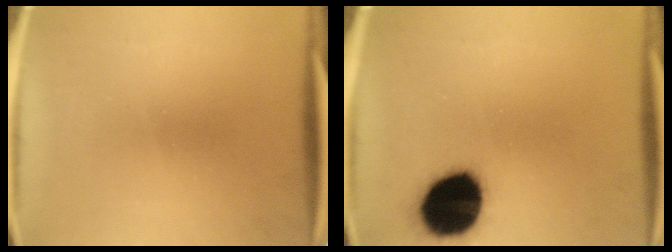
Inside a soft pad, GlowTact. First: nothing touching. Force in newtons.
{"total": 18.5}